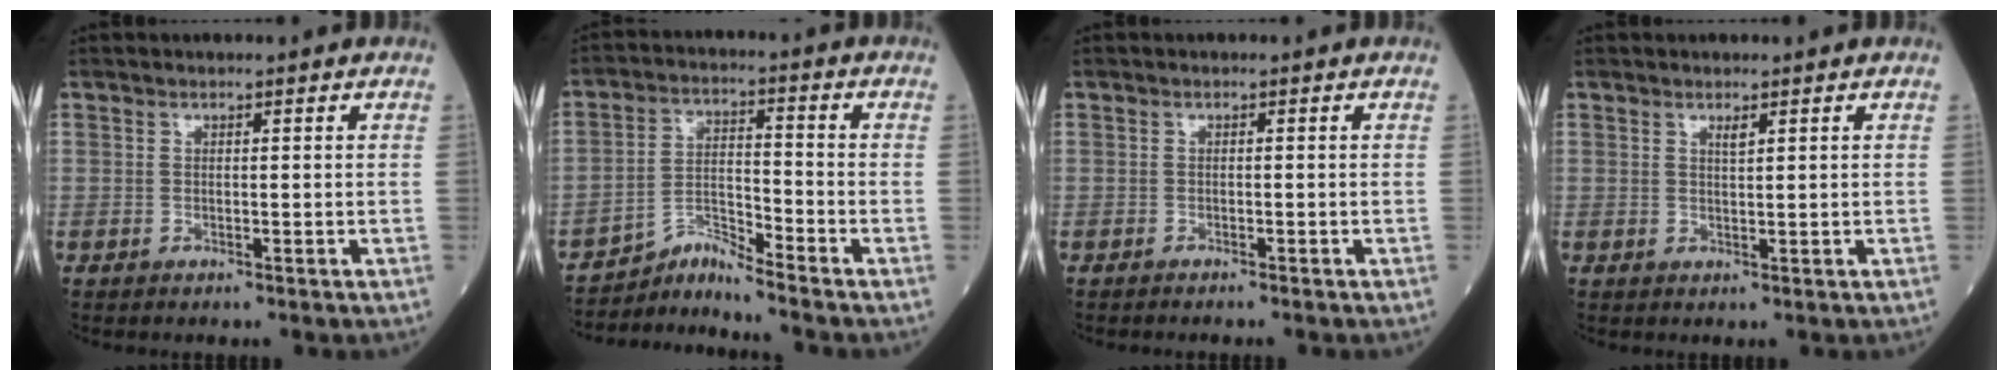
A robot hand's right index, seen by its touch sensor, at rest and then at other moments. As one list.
[{"total": 5.4, "force": [-5.1, -1.7, -0.2], "torque": [-0.008, 0.002, -0.092]}, {"total": 1.4, "force": [-1.3, -0.1, 0.6], "torque": [-0.008, 0.001, -0.016]}, {"total": 1.0, "force": [0.6, 0.1, 0.8], "torque": [-0.017, -0.004, 0.012]}]